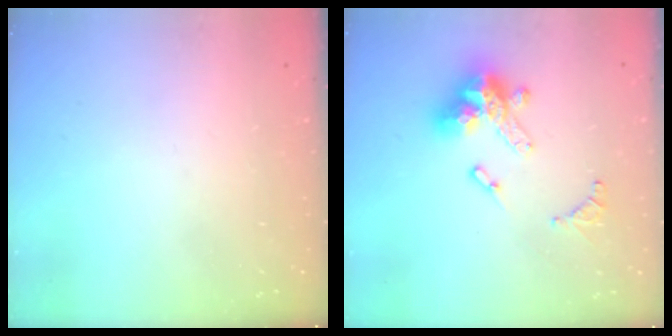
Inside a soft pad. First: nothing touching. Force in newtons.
{"total": 15.9, "press": 15.8, "slide": 1.3}